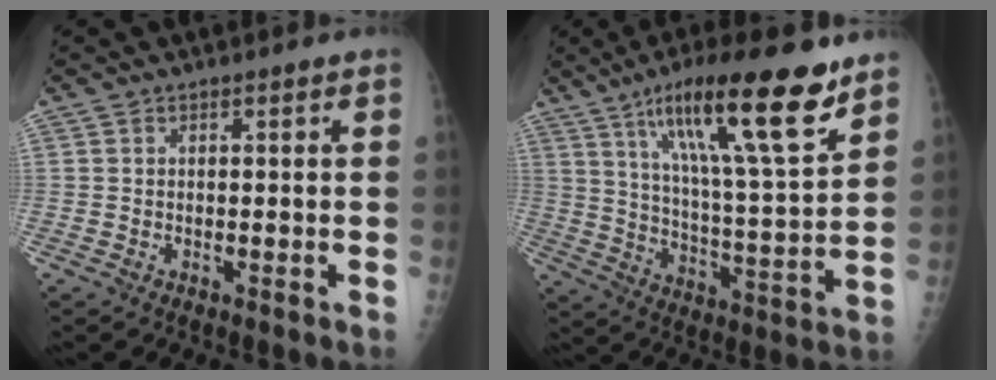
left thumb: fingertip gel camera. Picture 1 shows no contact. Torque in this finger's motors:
{"motor_torque": [0.93, 0.06, 1.68, -1.10, 0.44]}